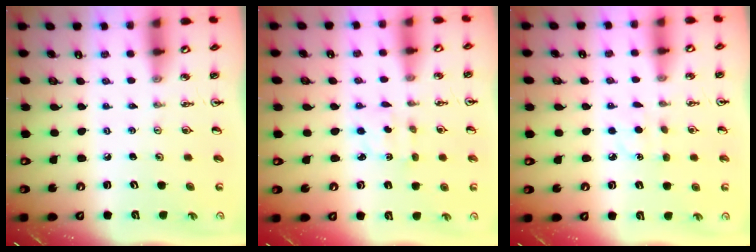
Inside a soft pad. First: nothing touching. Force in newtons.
{"total": 2.1, "press": 2.0, "slide": 0.7}
{"total": 4.0, "press": 4.0, "slide": 0.4}